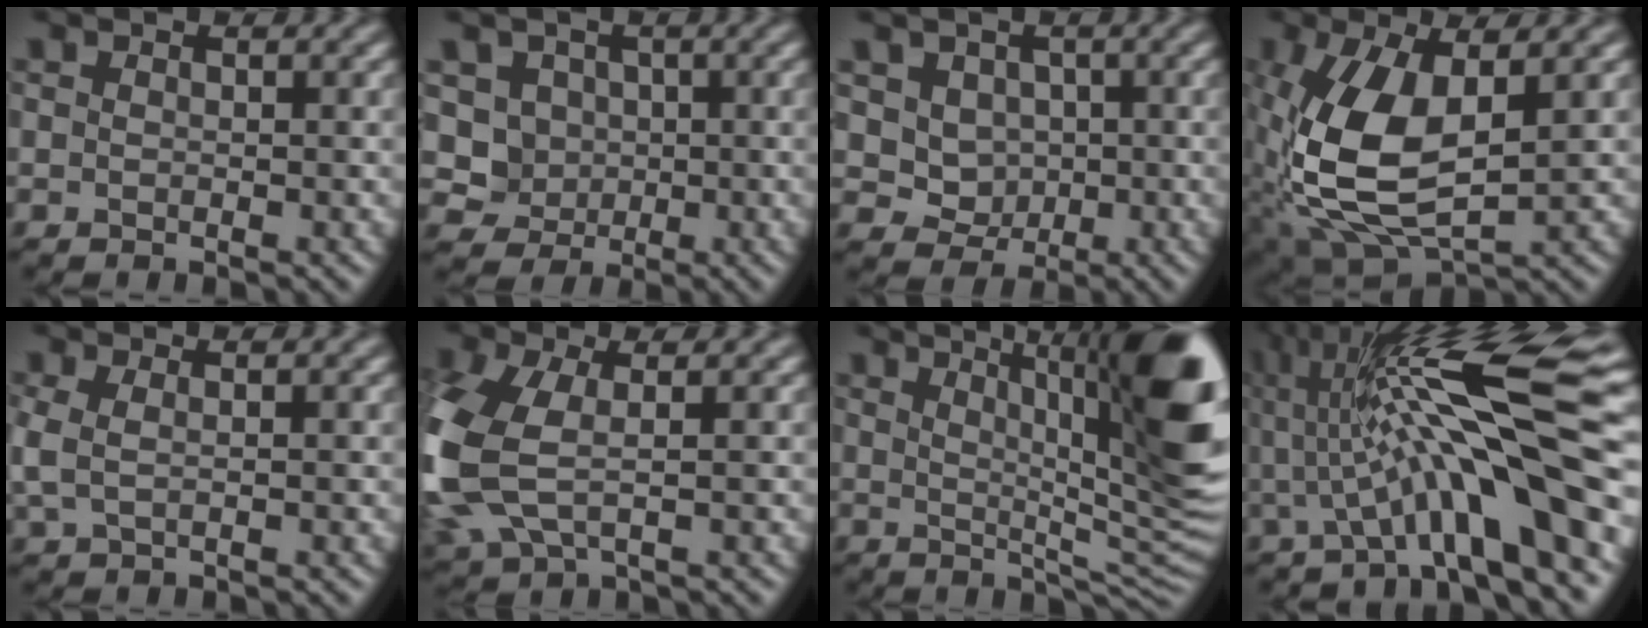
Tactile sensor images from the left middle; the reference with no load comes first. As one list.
[{"total": 3.8, "force": [0.4, 3.5, 1.5], "torque": [-0.021, 0.004, -0.003]}, {"total": 5.1, "force": [1.2, 4.2, 2.6], "torque": [-0.041, 0.012, 0.015]}, {"total": 10.2, "force": [0.3, 4.9, 8.9], "torque": [-0.207, -0.002, 0.012]}, {"total": 2.0, "force": [0.1, 1.0, 1.8], "torque": [-0.054, 0.002, 0.001]}, {"total": 8.8, "force": [-0.8, 5.1, 7.1], "torque": [-0.214, -0.012, -0.015]}, {"total": 13.1, "force": [3.5, 3.0, 12.2], "torque": [-0.141, 0.007, 0.049]}, {"total": 13.1, "force": [1.2, 2.3, 12.8], "torque": [-0.198, 0.021, 0.016]}]